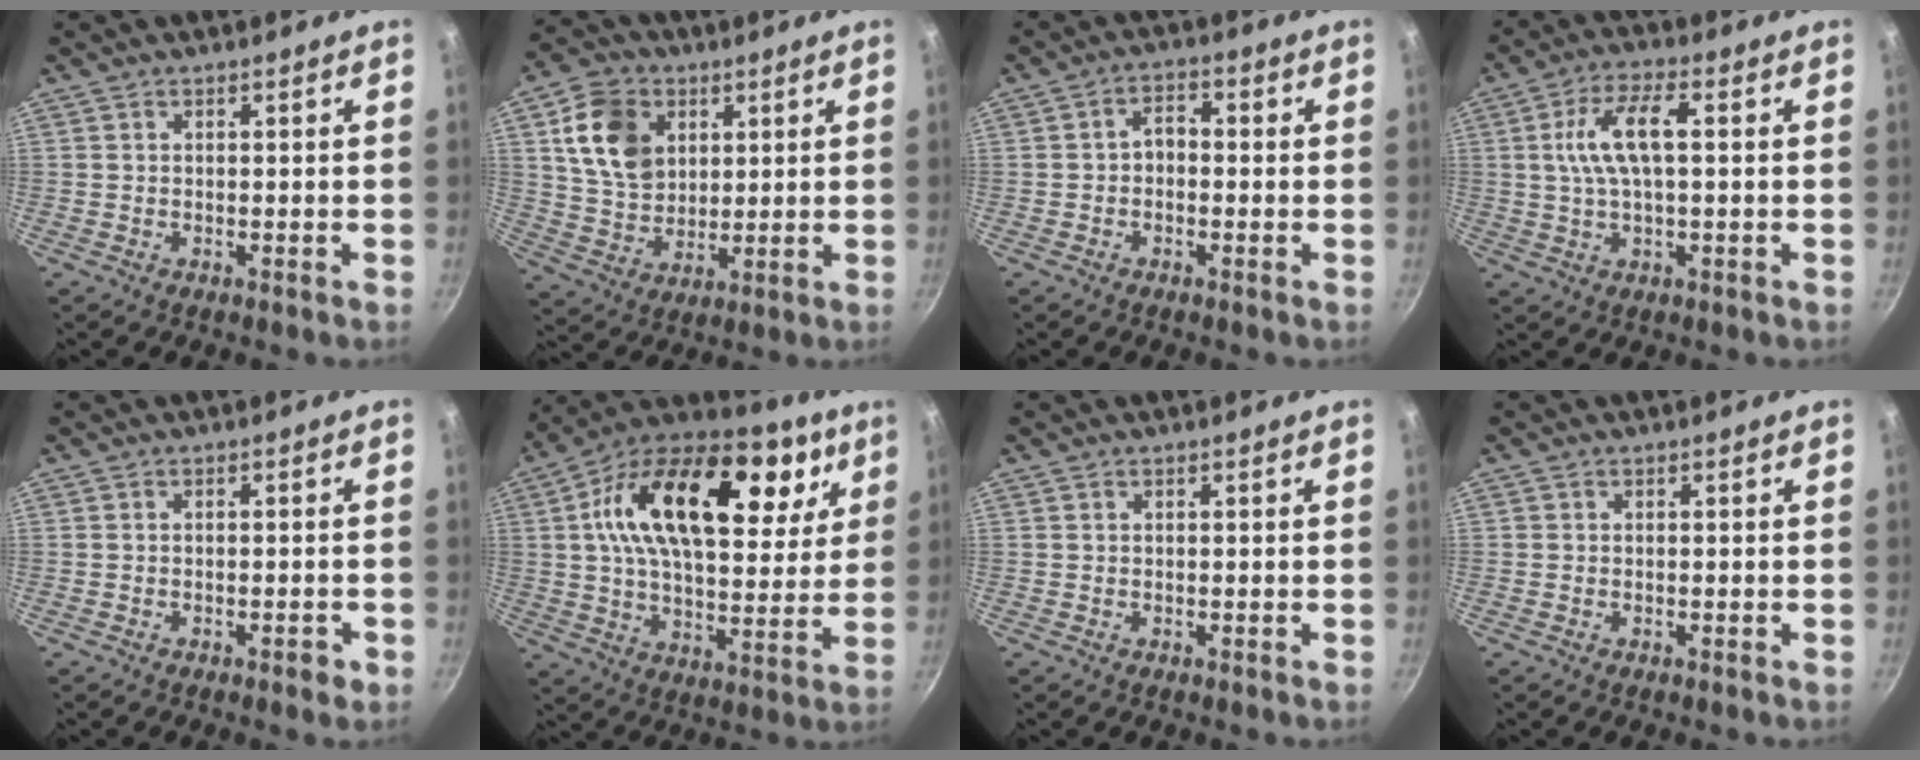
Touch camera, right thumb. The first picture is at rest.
{"total": 13.3, "force": [4.3, 10.0, 7.5], "torque": [-0.111, -0.009, 0.083]}
{"total": 3.6, "force": [-0.3, 2.5, 2.6], "torque": [-0.032, 0.012, -0.011]}
{"total": 9.5, "force": [1.4, 3.6, 8.7], "torque": [-0.174, 0.015, 0.024]}
{"total": 2.1, "force": [-1.1, 0.7, 1.7], "torque": [-0.027, 0.009, -0.011]}
{"total": 28.4, "force": [10.4, 15.5, 21.3], "torque": [-0.348, -0.013, 0.149]}
{"total": 0.0}
{"total": 0.0}